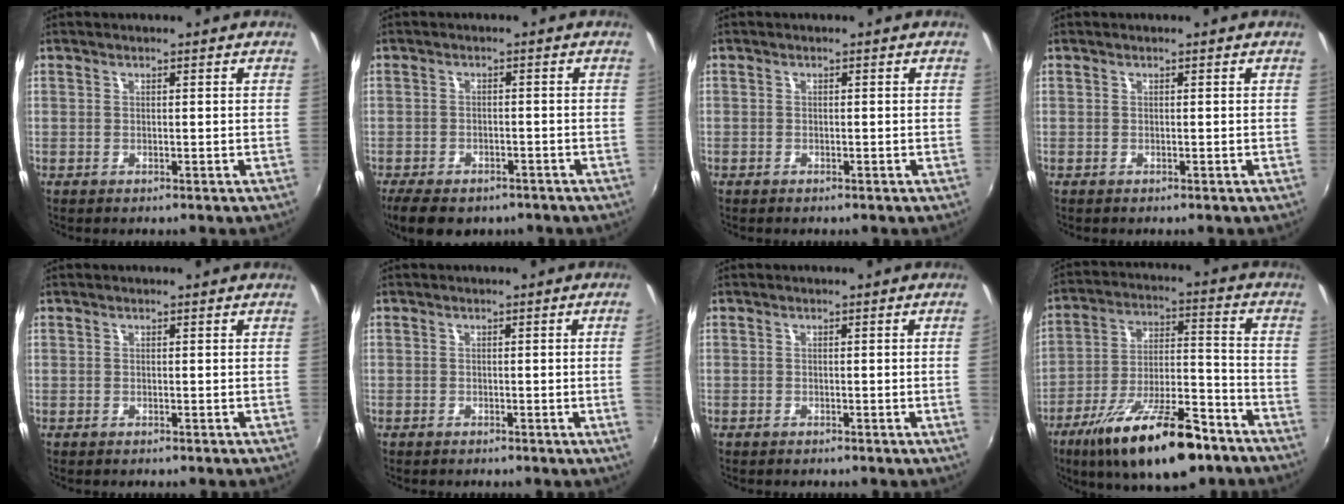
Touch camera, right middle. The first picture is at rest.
{"total": 10.0, "force": [-7.3, 4.6, 5.0], "torque": [-0.111, -0.024, -0.107]}
{"total": 0.6, "force": [-0.5, 0.4, 0.0], "torque": [-0.005, 0.001, -0.008]}
{"total": 0.0}
{"total": 0.0}
{"total": 2.3, "force": [-0.3, -1.3, 1.9], "torque": [-0.036, -0.011, 0.002]}
{"total": 1.2, "force": [-0.2, -0.7, 1.0], "torque": [-0.016, -0.007, -0.001]}
{"total": 20.6, "force": [-13.6, 6.6, 14.0], "torque": [-0.248, -0.020, -0.216]}